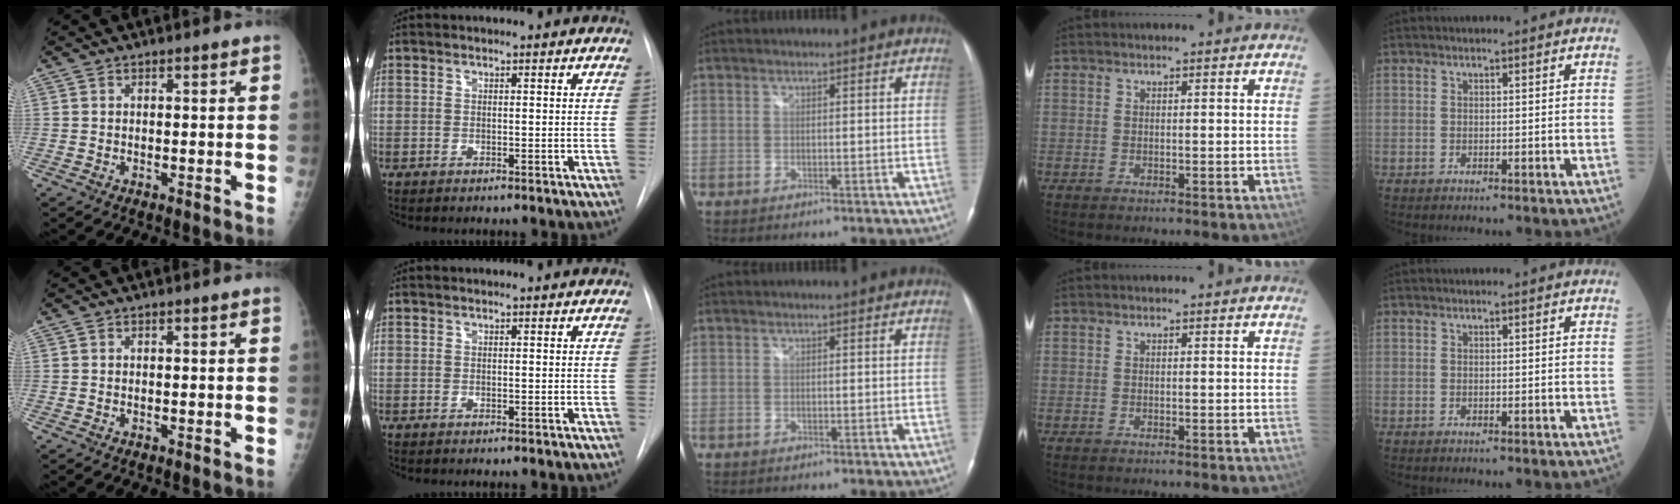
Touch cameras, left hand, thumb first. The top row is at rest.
{"index": {"total": 0.6, "force": [0.6, 0.0, 0.1], "torque": [-0.001, 0.006, 0.006]}}